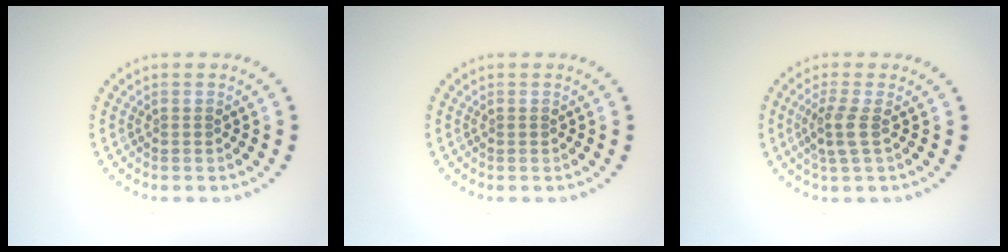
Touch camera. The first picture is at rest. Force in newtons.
{"total": 0.0}
{"total": 2.1, "press": 1.7, "slide": 1.2}